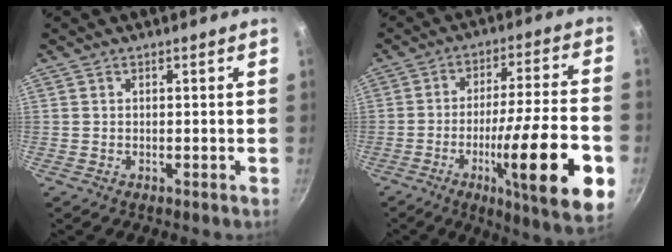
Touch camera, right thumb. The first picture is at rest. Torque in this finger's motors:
{"motor_torque": [2.58, 2.43, 2.25, -0.49, 0.36]}